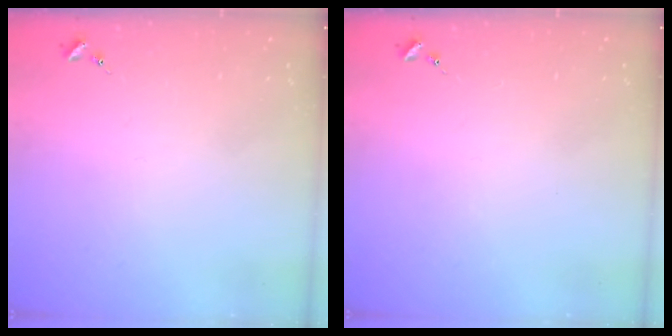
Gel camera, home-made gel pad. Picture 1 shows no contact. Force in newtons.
{"total": 0.0}